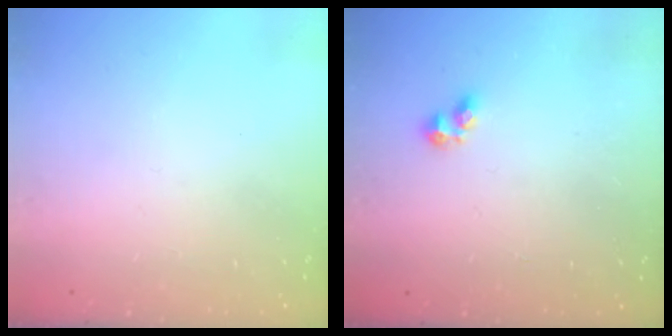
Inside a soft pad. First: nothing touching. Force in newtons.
{"total": 2.8, "press": 2.7, "slide": 0.5}